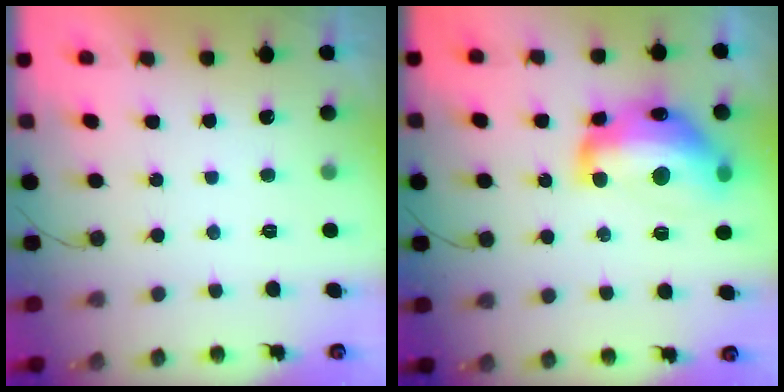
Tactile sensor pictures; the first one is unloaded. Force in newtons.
{"total": 18.7, "press": 18.6, "slide": 1.7}